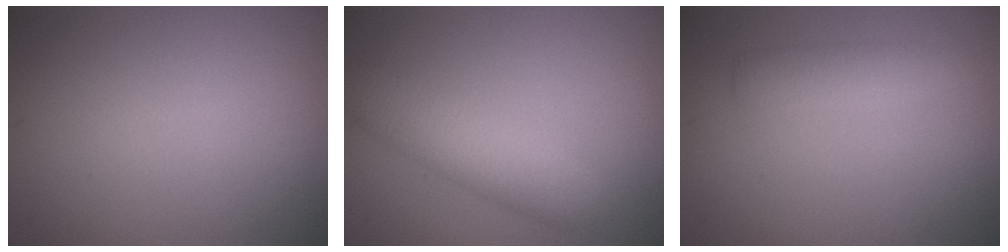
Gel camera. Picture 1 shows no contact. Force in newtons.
{"total": 4.2, "press": 4.2, "slide": 0.1}
{"total": 2.0, "press": 2.0, "slide": 0.2}